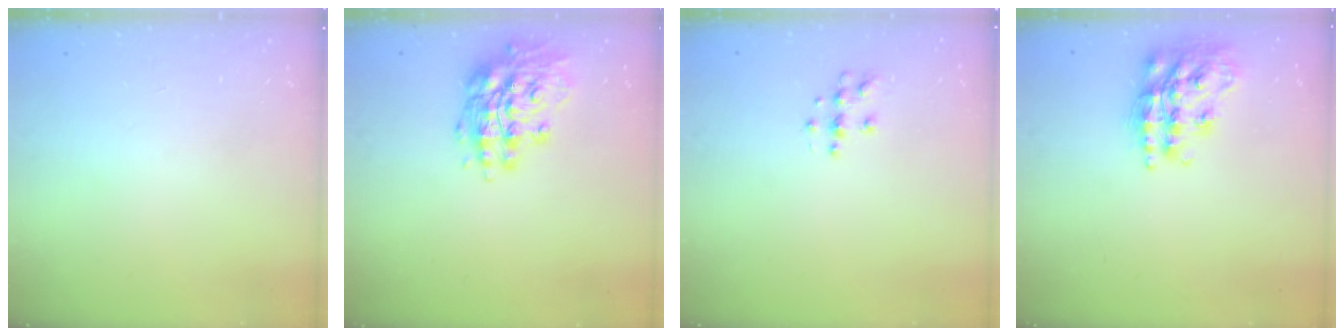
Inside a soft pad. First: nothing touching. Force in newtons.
{"total": 15.0, "press": 14.7, "slide": 2.6}
{"total": 5.4, "press": 5.4, "slide": 0.6}
{"total": 17.9, "press": 17.8, "slide": 1.3}